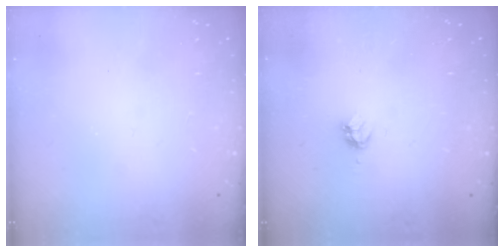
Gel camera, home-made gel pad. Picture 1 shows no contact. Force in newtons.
{"total": 3.2, "press": 3.1, "slide": 0.5}